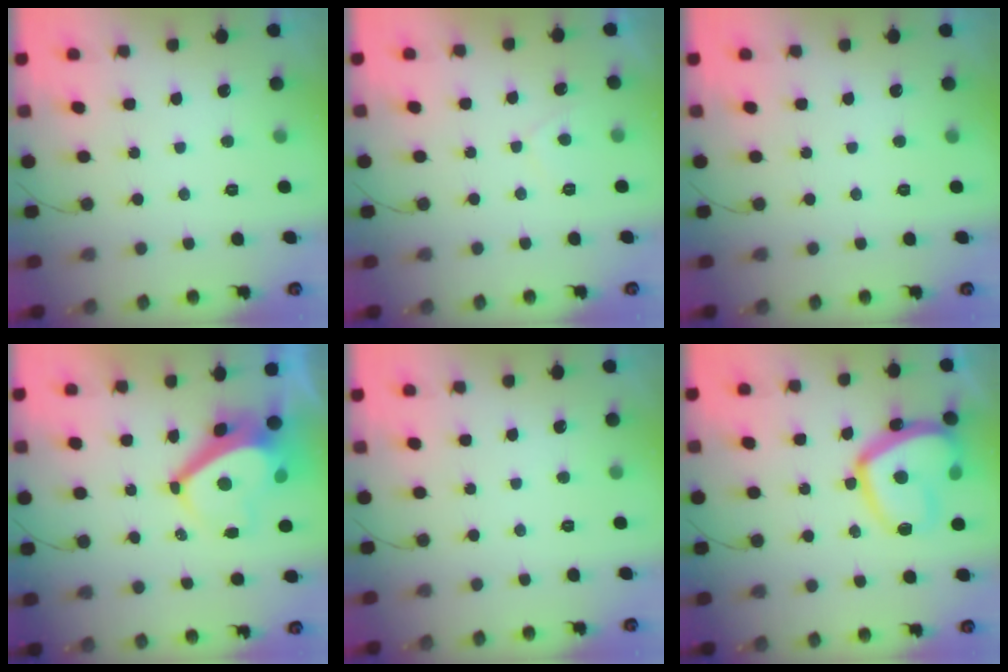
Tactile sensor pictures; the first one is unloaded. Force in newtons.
{"total": 1.8, "press": 1.7, "slide": 0.6}
{"total": 0.0}
{"total": 6.7, "press": 6.6, "slide": 0.9}
{"total": 0.0}
{"total": 18.6, "press": 18.5, "slide": 1.9}